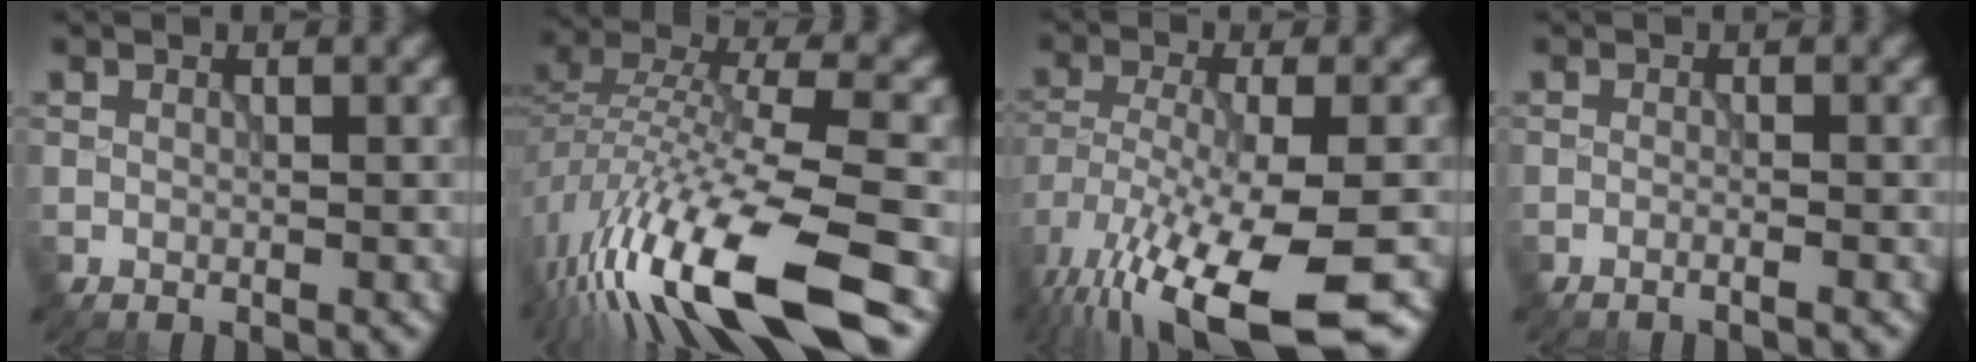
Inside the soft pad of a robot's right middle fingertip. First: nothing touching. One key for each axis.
{"total": 14.9, "fx": -8.3, "fy": 4.2, "fz": 11.6, "tx": -0.237, "ty": -0.003, "tz": -0.152}
{"total": 13.6, "fx": -8.4, "fy": 3.6, "fz": 10.0, "tx": -0.219, "ty": -0.042, "tz": -0.122}
{"total": 1.3, "fx": -0.5, "fy": 0.3, "fz": 1.1, "tx": -0.009, "ty": -0.002, "tz": -0.024}